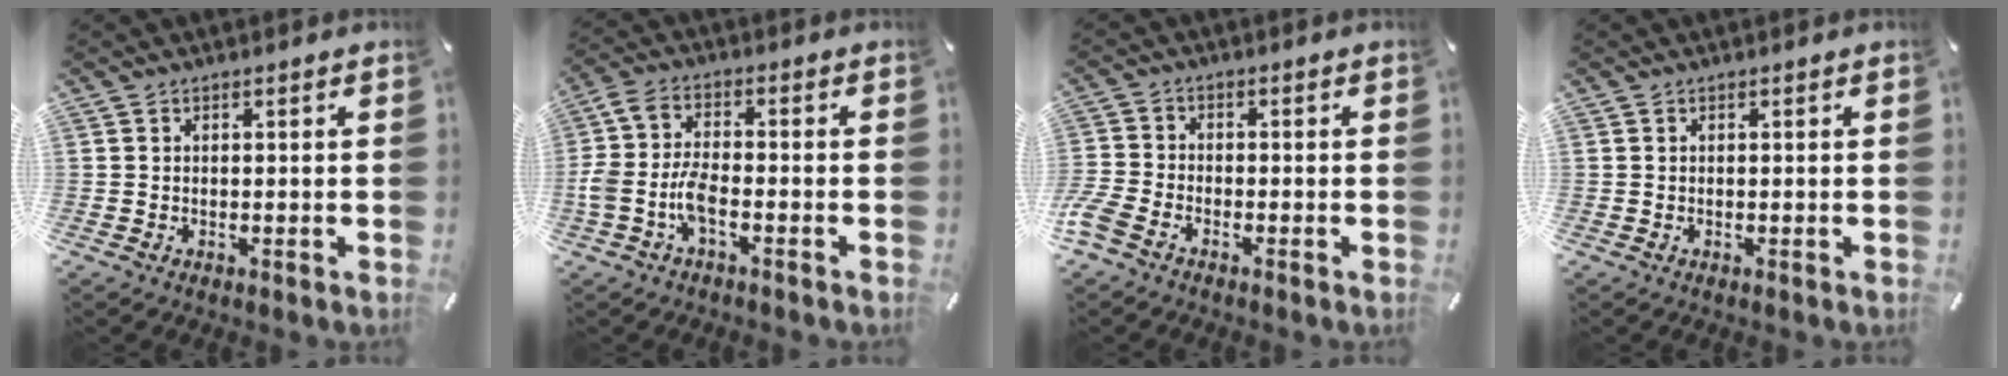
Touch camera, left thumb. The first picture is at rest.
{"total": 7.6, "force": [-3.1, 3.3, 6.0], "torque": [-0.130, 0.002, -0.057]}
{"total": 3.8, "force": [-2.8, 1.9, 1.8], "torque": [-0.060, 0.004, -0.060]}
{"total": 0.0}